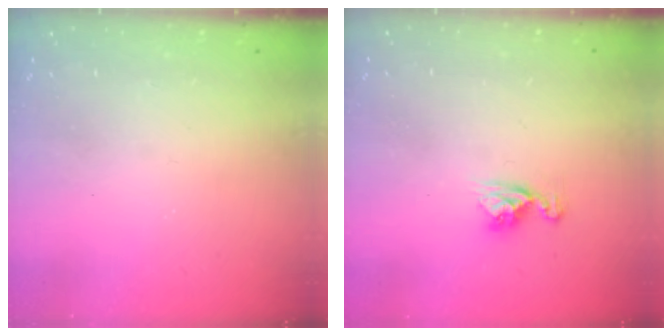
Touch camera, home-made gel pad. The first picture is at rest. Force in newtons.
{"total": 6.9, "press": 6.9, "slide": 0.7}